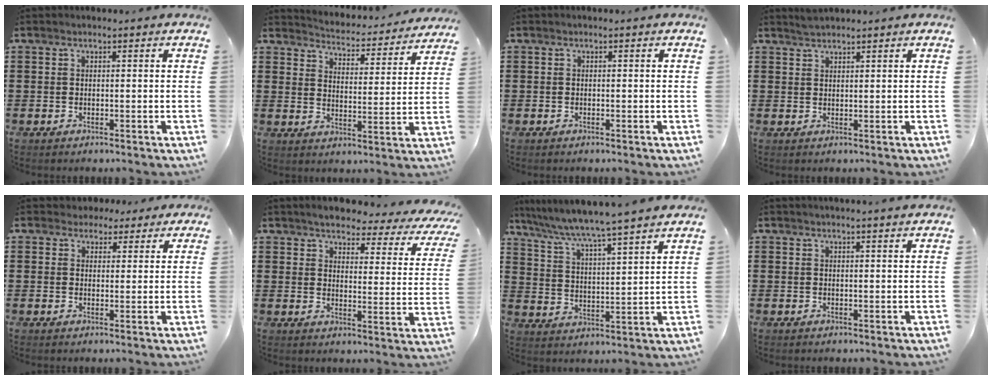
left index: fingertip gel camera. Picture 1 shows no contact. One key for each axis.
{"total": 3.9, "fx": 3.9, "fy": -0.1, "fz": 0.0, "tx": -0.017, "ty": -0.043, "tz": 0.059}
{"total": 0.0}
{"total": 1.7, "fx": 1.6, "fy": 0.0, "fz": 0.3, "tx": -0.008, "ty": 0.000, "tz": 0.032}
{"total": 3.1, "fx": 2.4, "fy": 1.9, "fz": 0.4, "tx": -0.012, "ty": 0.004, "tz": 0.044}
{"total": 3.5, "fx": 3.0, "fy": 0.6, "fz": 1.7, "tx": -0.044, "ty": -0.026, "tz": 0.041}
{"total": 5.3, "fx": 4.8, "fy": -1.2, "fz": 2.1, "tx": -0.064, "ty": -0.041, "tz": 0.072}
{"total": 1.5, "fx": 1.4, "fy": -0.3, "fz": 0.5, "tx": -0.010, "ty": -0.002, "tz": 0.027}